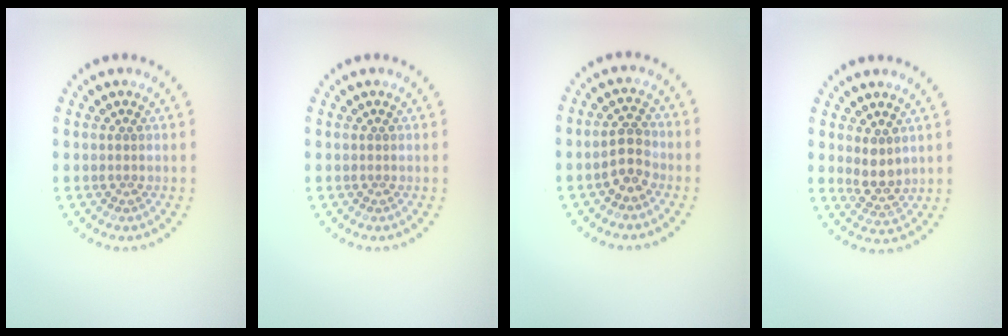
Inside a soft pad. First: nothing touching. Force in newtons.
{"total": 0.0}
{"total": 2.7, "press": 2.6, "slide": 0.8}
{"total": 2.4, "press": 2.0, "slide": 1.2}